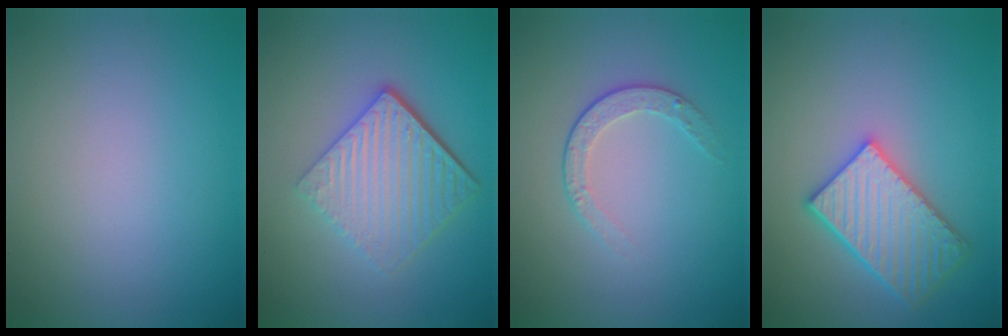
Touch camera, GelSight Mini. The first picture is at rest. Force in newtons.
{"total": 6.1, "press": 4.0, "slide": 4.5}
{"total": 2.1, "press": 1.4, "slide": 1.5}
{"total": 4.8, "press": 4.3, "slide": 2.0}